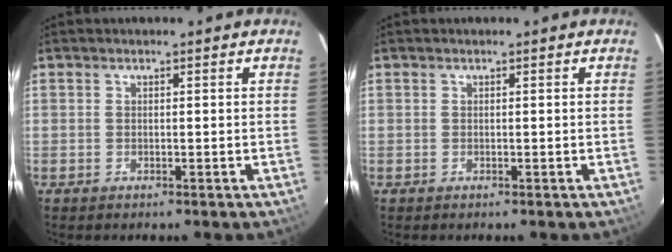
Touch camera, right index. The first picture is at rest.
{"total": 0.0}